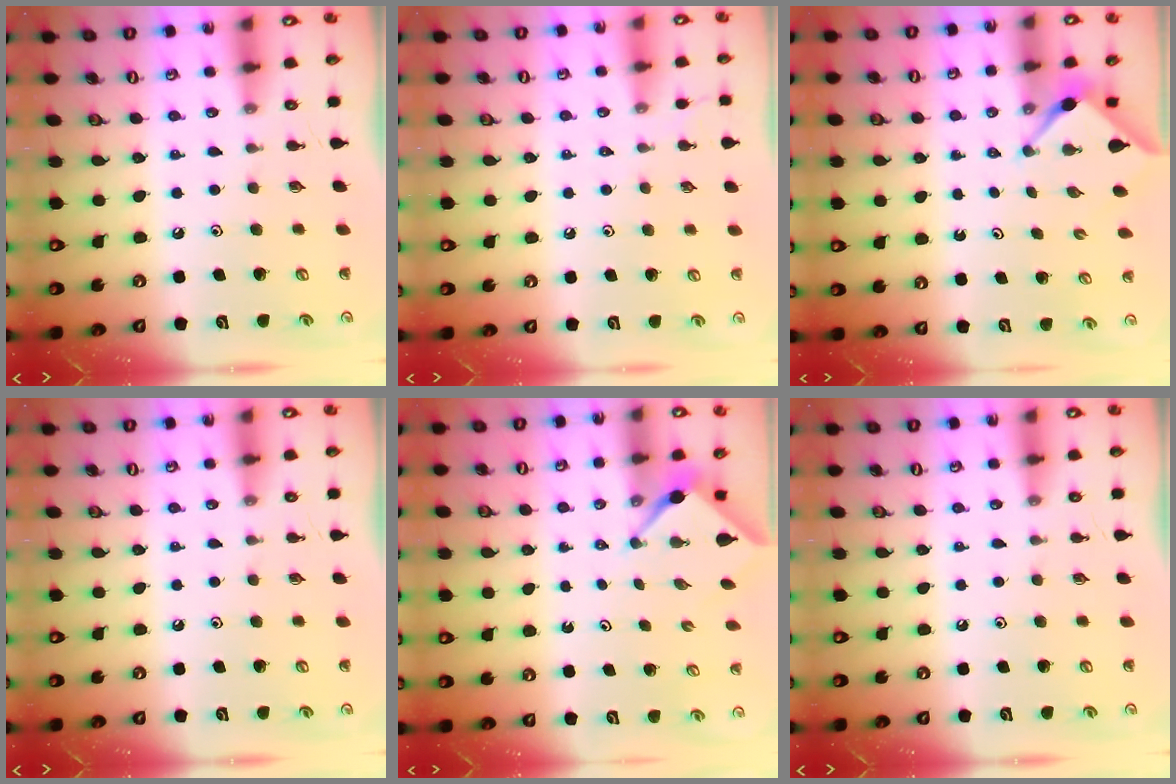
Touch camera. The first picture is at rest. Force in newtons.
{"total": 1.1, "press": 1.1, "slide": 0.3}
{"total": 3.1, "press": 3.1, "slide": 0.3}
{"total": 0.0}
{"total": 2.5, "press": 2.5, "slide": 0.3}
{"total": 0.0}